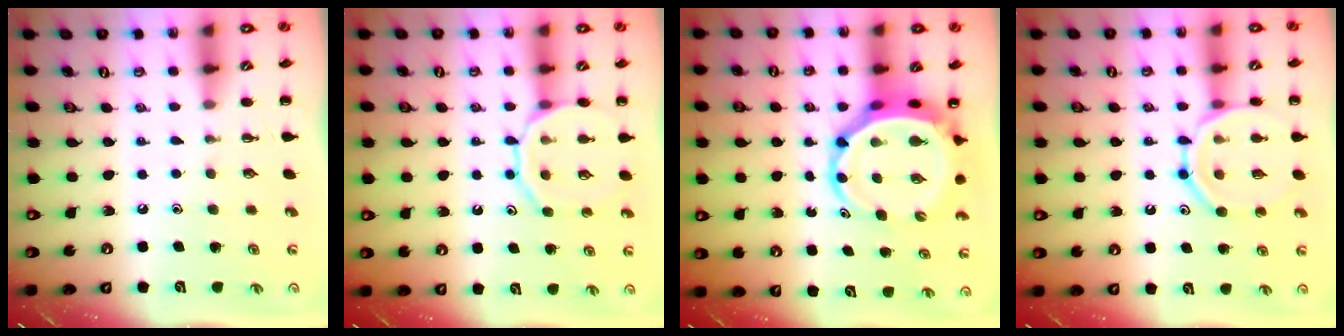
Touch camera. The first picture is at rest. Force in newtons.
{"total": 11.8, "press": 11.7, "slide": 1.3}
{"total": 7.7, "press": 7.4, "slide": 2.1}
{"total": 13.8, "press": 13.8, "slide": 1.4}